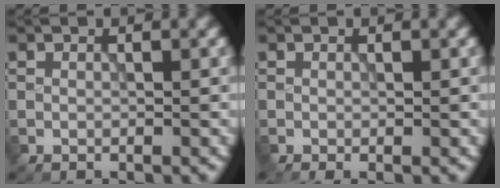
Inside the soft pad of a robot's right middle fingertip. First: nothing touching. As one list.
[{"total": 0.9, "force": [-0.3, 0.2, 0.8], "torque": [-0.016, -0.006, -0.006]}]